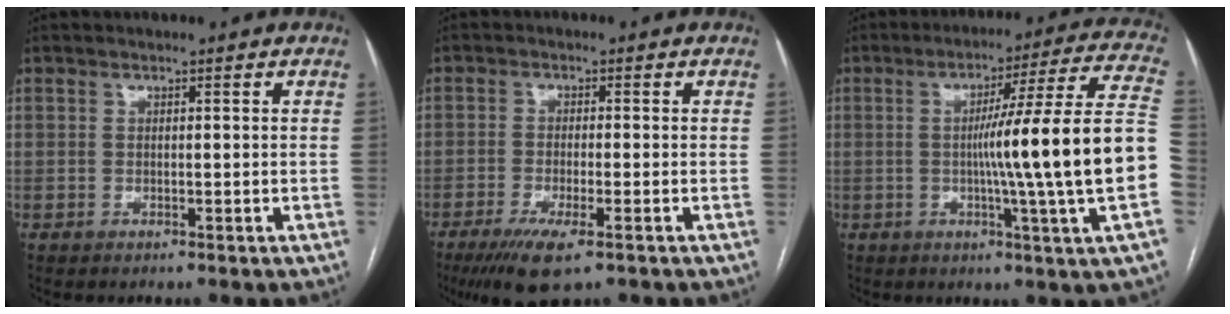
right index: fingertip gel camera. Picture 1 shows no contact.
{"total": 7.3, "force": [-4.4, 1.0, 5.7], "torque": [-0.103, -0.019, -0.073]}
{"total": 19.4, "force": [-2.1, -2.7, 19.1], "torque": [-0.238, 0.008, -0.044]}